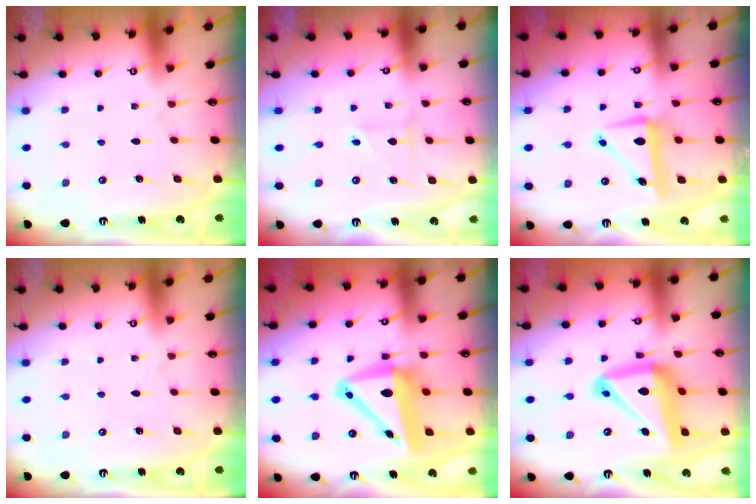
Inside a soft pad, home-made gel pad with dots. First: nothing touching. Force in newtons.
{"total": 1.9, "press": 1.9, "slide": 0.2}
{"total": 7.4, "press": 7.3, "slide": 1.3}
{"total": 0.0}
{"total": 11.5, "press": 11.3, "slide": 2.1}
{"total": 19.3, "press": 19.1, "slide": 2.0}